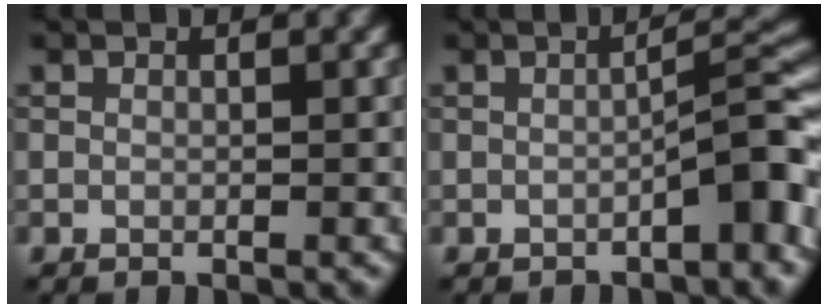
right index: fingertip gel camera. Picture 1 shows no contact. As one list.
[{"total": 3.9, "force": [-1.9, 0.6, 3.4], "torque": [-0.046, 0.022, -0.029]}]